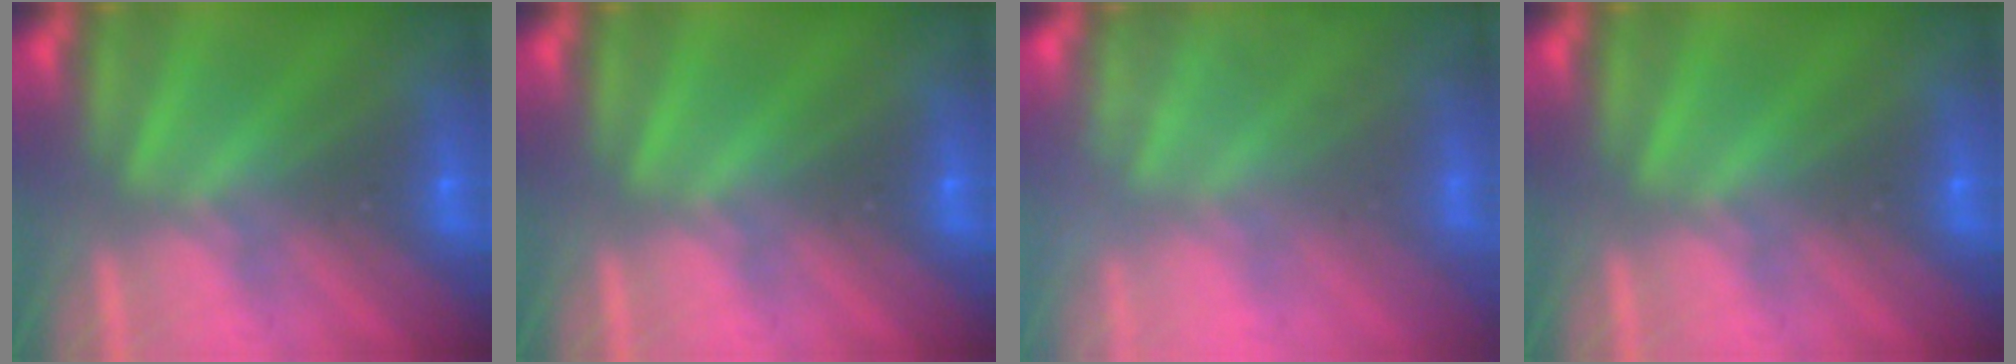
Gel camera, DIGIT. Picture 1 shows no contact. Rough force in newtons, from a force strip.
{"total": 0.0}
{"total": 2.2}
{"total": 0.0}